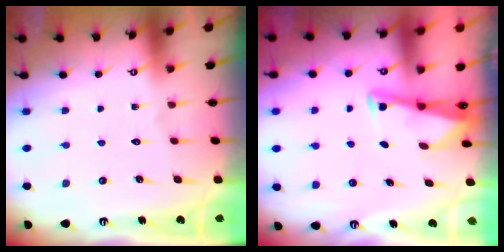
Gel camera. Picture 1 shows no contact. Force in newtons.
{"total": 2.8, "press": 2.8, "slide": 0.3}